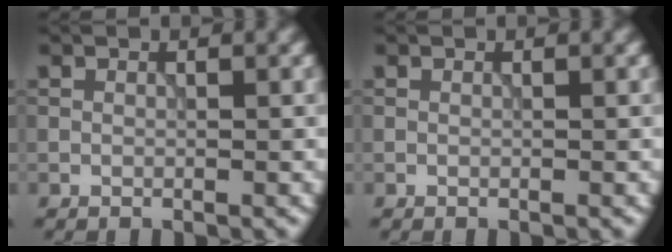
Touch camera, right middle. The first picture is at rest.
{"total": 0.0}